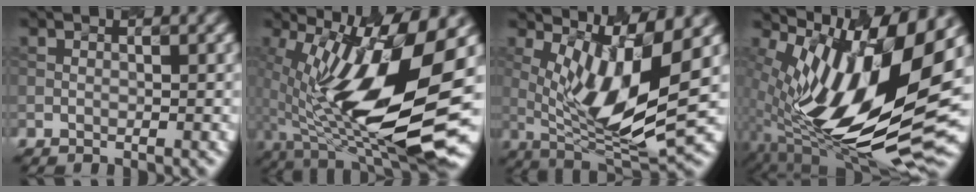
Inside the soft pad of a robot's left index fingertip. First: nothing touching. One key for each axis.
{"total": 15.5, "fx": -1.3, "fy": 5.5, "fz": 14.4, "tx": -0.257, "ty": -0.007, "tz": -0.020}
{"total": 9.6, "fx": 1.8, "fy": 2.8, "fz": 9.0, "tx": -0.149, "ty": -0.016, "tz": 0.040}
{"total": 14.8, "fx": 1.0, "fy": 5.8, "fz": 13.6, "tx": -0.253, "ty": 0.002, "tz": 0.027}